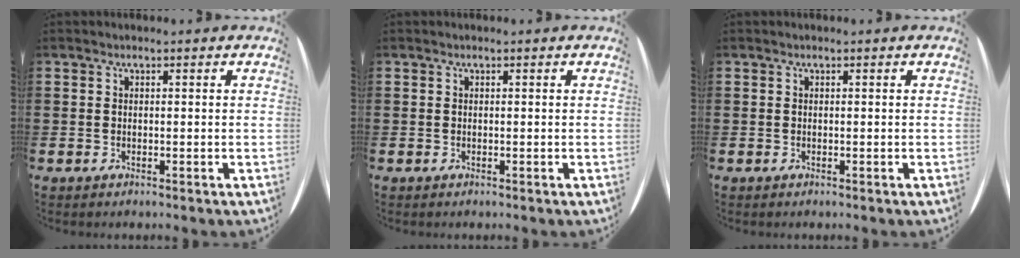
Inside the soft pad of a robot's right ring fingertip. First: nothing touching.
{"total": 0.0}
{"total": 0.0}